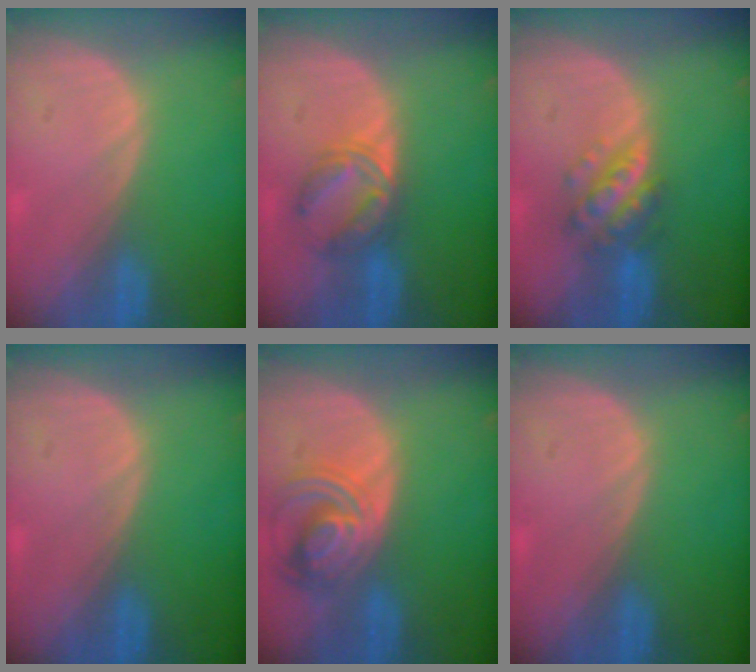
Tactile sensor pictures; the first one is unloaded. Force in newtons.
{"total": 5.6, "press": 5.5, "slide": 1.1}
{"total": 6.0, "press": 5.3, "slide": 2.8}
{"total": 0.0}
{"total": 7.5, "press": 6.7, "slide": 3.5}
{"total": 0.0}